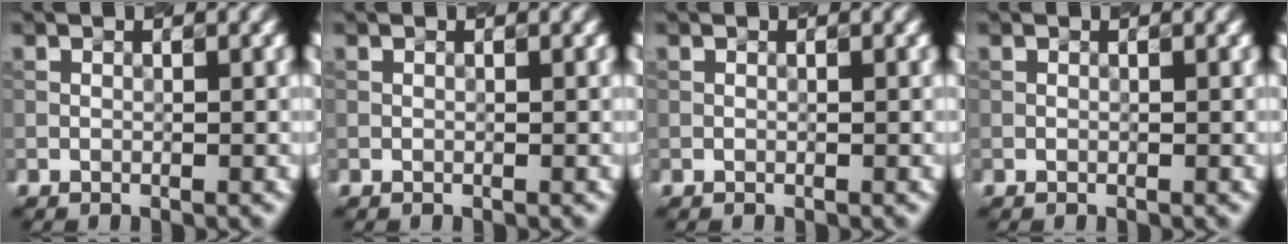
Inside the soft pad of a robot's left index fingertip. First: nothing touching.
{"total": 0.0}
{"total": 0.0}
{"total": 0.0}